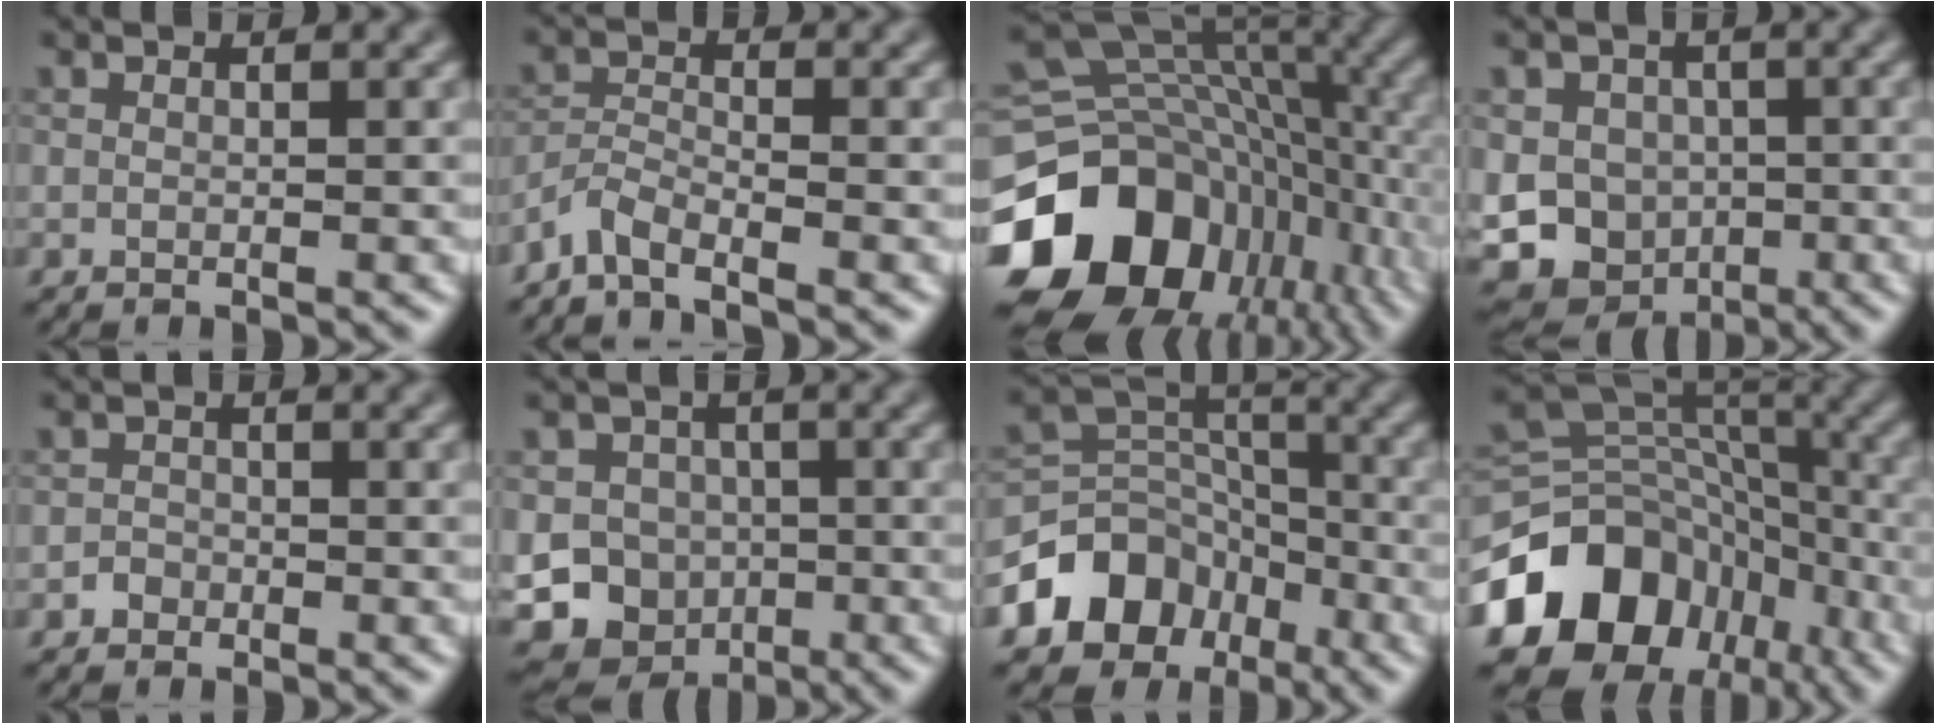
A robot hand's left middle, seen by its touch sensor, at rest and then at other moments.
{"total": 2.4, "force": [-2.1, 0.4, 1.2], "torque": [-0.026, 0.003, -0.051]}
{"total": 17.2, "force": [-6.0, 12.9, 9.7], "torque": [-0.210, -0.026, -0.104]}
{"total": 12.2, "force": [-2.5, 11.0, 4.5], "torque": [-0.087, -0.008, -0.068]}
{"total": 0.9, "force": [-0.5, 0.8, 0.0], "torque": [0.007, 0.002, -0.009]}
{"total": 13.5, "force": [-3.9, 12.3, 3.8], "torque": [-0.088, -0.012, -0.085]}
{"total": 7.6, "force": [-4.2, 5.6, 2.8], "torque": [-0.041, 0.002, -0.084]}
{"total": 15.3, "force": [-7.7, 11.7, 6.2], "torque": [-0.137, 0.006, -0.124]}